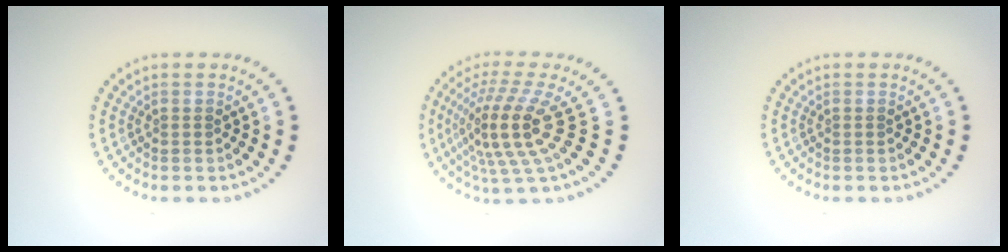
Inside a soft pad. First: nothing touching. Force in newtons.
{"total": 5.4, "press": 4.0, "slide": 3.7}
{"total": 0.0}